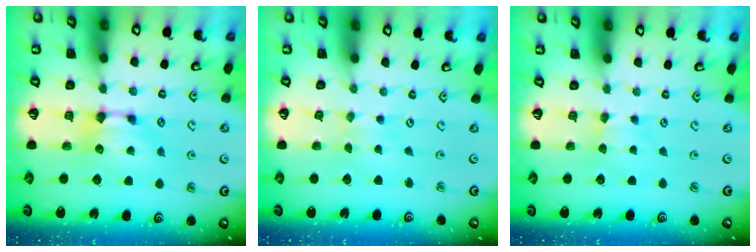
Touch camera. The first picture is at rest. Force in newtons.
{"total": 2.0, "press": 2.0, "slide": 0.1}
{"total": 1.7, "press": 1.6, "slide": 0.4}